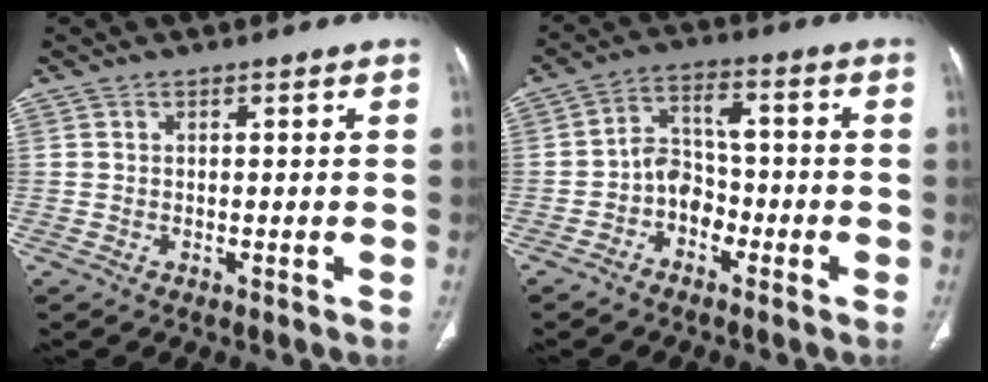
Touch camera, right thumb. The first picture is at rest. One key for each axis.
{"total": 6.5, "fx": -2.8, "fy": 4.8, "fz": 3.4, "tx": -0.041, "ty": 0.034, "tz": -0.060}